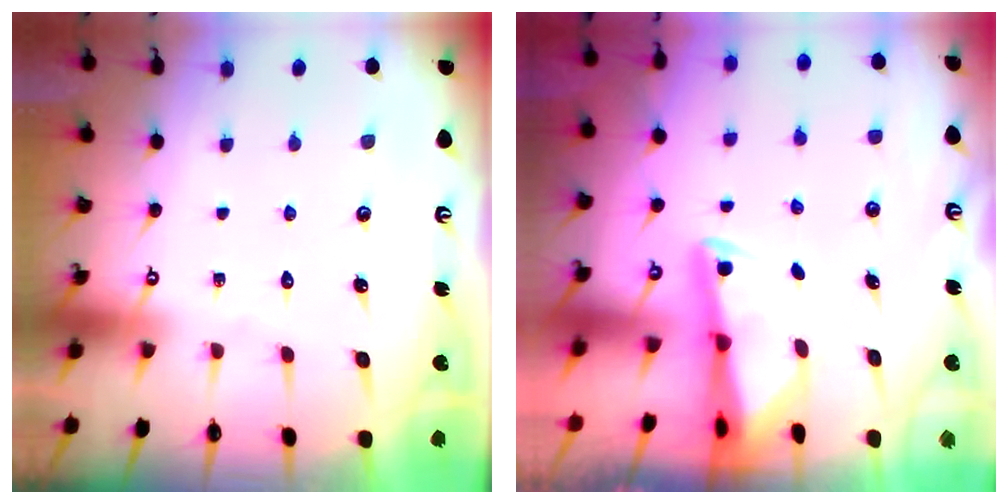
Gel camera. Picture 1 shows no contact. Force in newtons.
{"total": 2.3, "press": 2.3, "slide": 0.5}